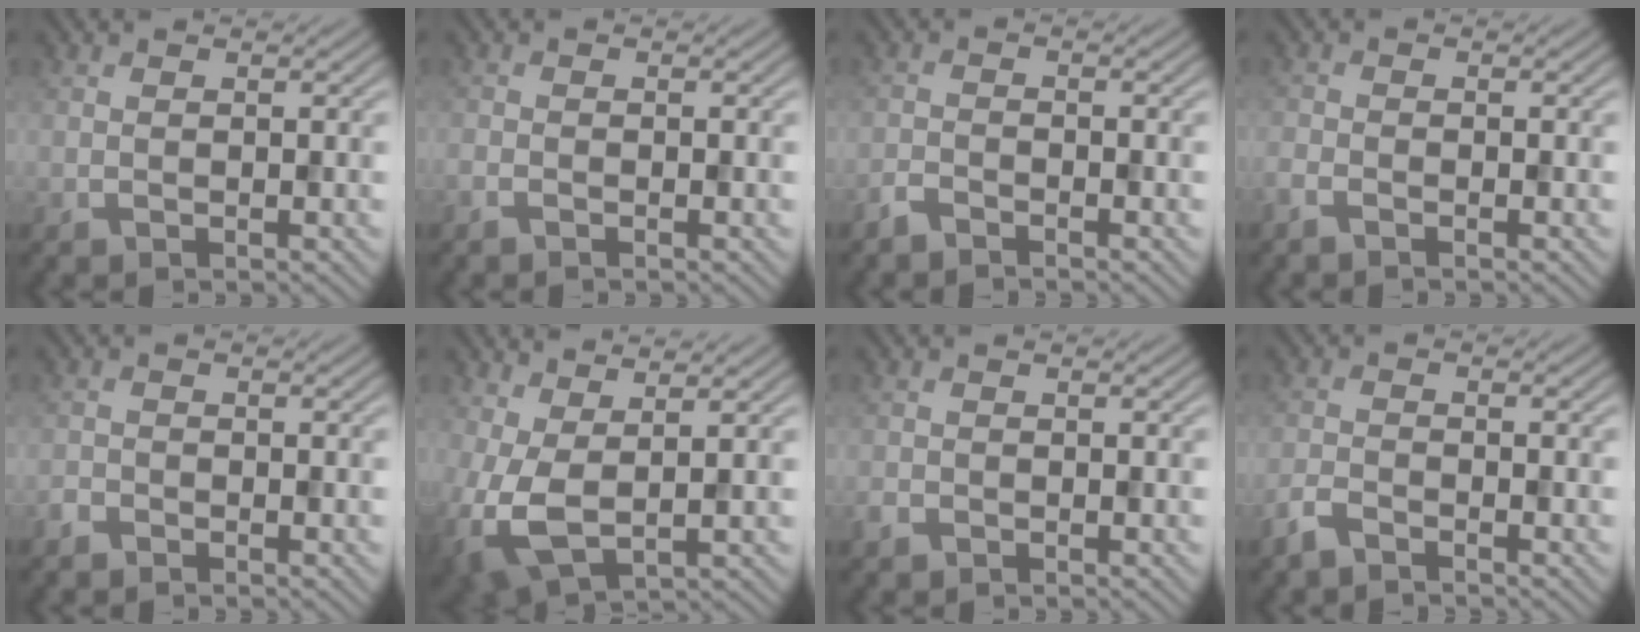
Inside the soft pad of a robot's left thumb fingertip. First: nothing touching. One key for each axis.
{"total": 1.0, "fx": -0.8, "fy": 0.2, "fz": 0.5, "tx": -0.012, "ty": -0.003, "tz": -0.018}
{"total": 1.8, "fx": -1.7, "fy": 0.4, "fz": 0.6, "tx": -0.015, "ty": -0.001, "tz": -0.041}
{"total": 1.6, "fx": -1.3, "fy": 0.4, "fz": 0.9, "tx": -0.022, "ty": -0.007, "tz": -0.033}
{"total": 1.3, "fx": -1.1, "fy": 0.6, "fz": 0.3, "tx": -0.005, "ty": 0.000, "tz": -0.027}
{"total": 5.3, "fx": 0.6, "fy": 2.6, "fz": 4.6, "tx": -0.118, "ty": -0.002, "tz": 0.011}
{"total": 1.2, "fx": -0.9, "fy": 0.7, "fz": 0.4, "tx": -0.009, "ty": -0.003, "tz": -0.021}
{"total": 2.5, "fx": -2.1, "fy": 0.6, "fz": 1.2, "tx": -0.031, "ty": -0.005, "tz": -0.052}